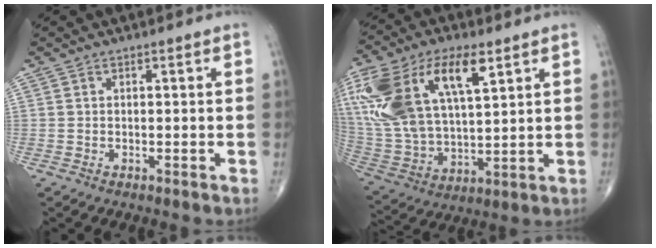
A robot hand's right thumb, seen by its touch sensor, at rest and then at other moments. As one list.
[{"total": 25.2, "force": [10.4, 12.1, 19.5], "torque": [-0.415, 0.002, 0.198]}]